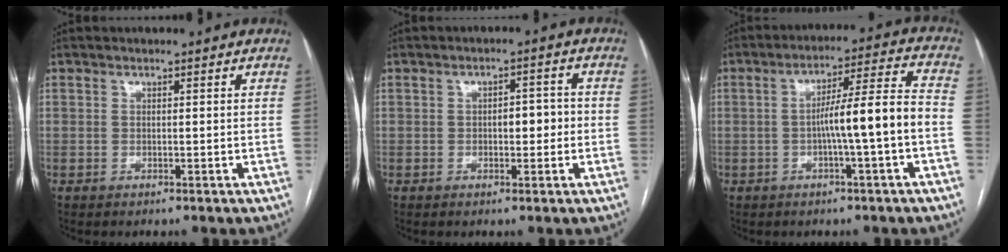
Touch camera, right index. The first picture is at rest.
{"total": 3.6, "force": [-0.4, 1.7, 3.2], "torque": [-0.044, 0.014, -0.005]}
{"total": 9.8, "force": [-2.1, -0.6, 9.6], "torque": [-0.155, 0.022, -0.033]}